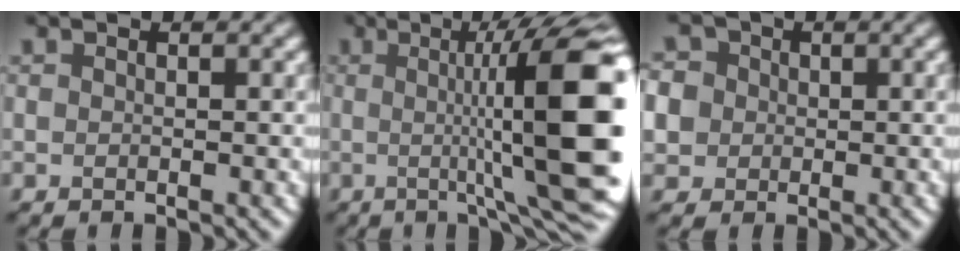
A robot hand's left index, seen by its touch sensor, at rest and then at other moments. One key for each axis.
{"total": 15.0, "fx": 0.8, "fy": 3.5, "fz": 14.6, "tx": -0.167, "ty": 0.003, "tz": 0.014}
{"total": 7.5, "fx": 1.7, "fy": 6.6, "fz": 3.1, "tx": -0.065, "ty": 0.032, "tz": 0.001}